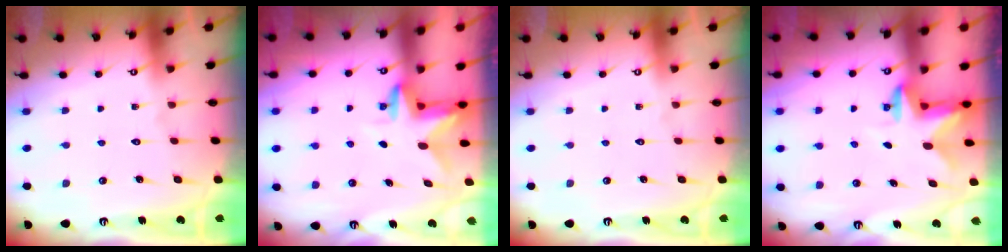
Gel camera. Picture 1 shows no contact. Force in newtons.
{"total": 3.0, "press": 3.0, "slide": 0.3}
{"total": 0.0}
{"total": 2.6, "press": 2.6, "slide": 0.5}